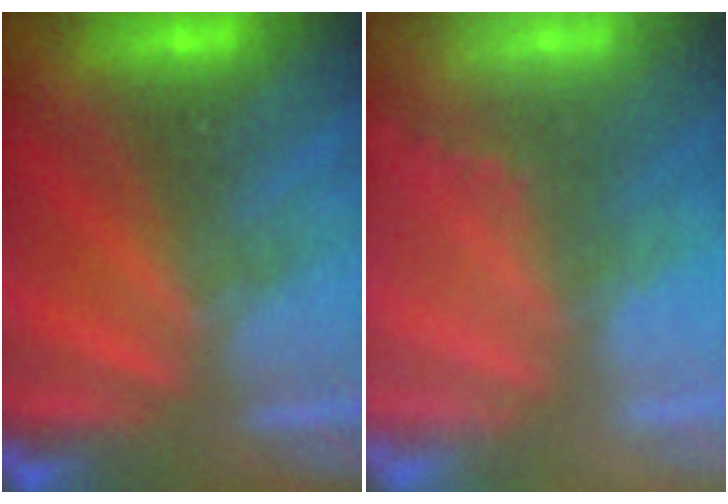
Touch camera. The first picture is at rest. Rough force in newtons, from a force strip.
{"total": 1.7}